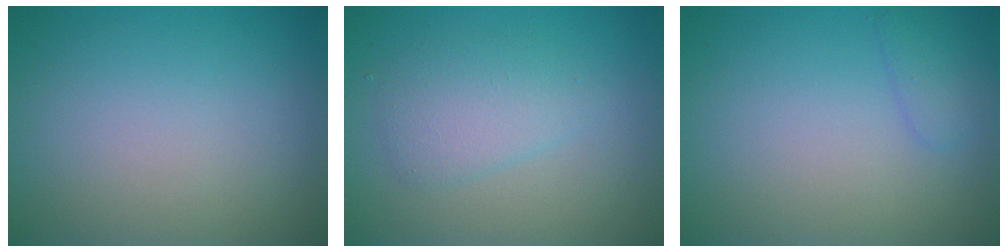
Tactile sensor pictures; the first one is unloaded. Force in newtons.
{"total": 2.6, "press": 2.6, "slide": 0.1}
{"total": 1.3, "press": 1.3, "slide": 0.1}